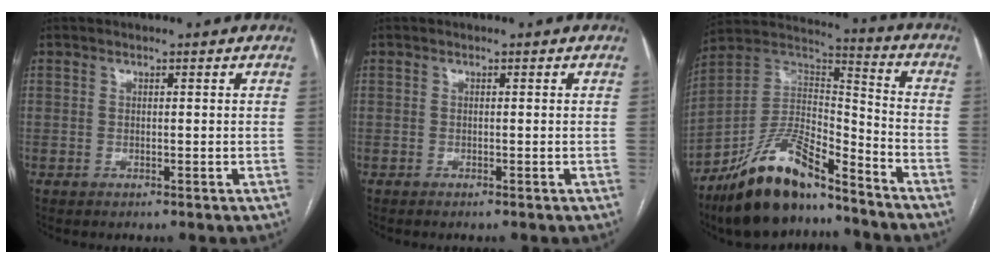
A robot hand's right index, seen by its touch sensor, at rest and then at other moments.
{"total": 0.6, "force": [-0.5, 0.0, 0.3], "torque": [-0.007, -0.001, -0.009]}
{"total": 17.0, "force": [-13.3, 4.5, 9.6], "torque": [-0.172, 0.020, -0.239]}